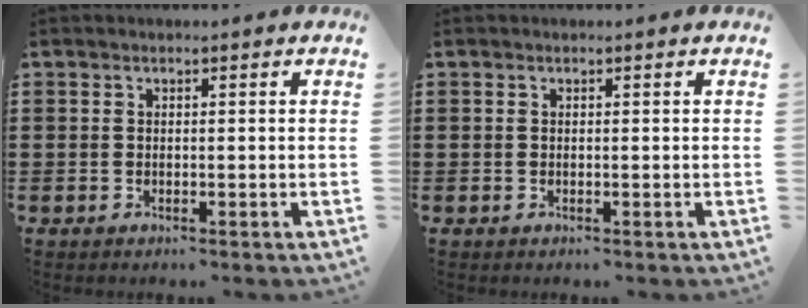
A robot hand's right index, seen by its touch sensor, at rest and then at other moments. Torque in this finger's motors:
{"motor_torque": [0.33, 0.48, 0.02, -0.01]}